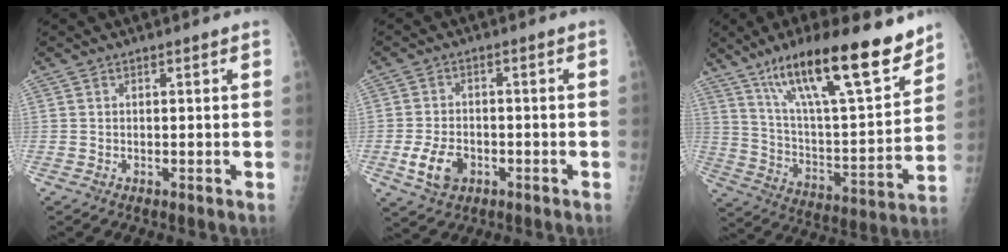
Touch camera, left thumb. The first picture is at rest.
{"total": 6.5, "force": [-2.4, 4.4, 4.1], "torque": [-0.073, 0.007, -0.038]}
{"total": 24.6, "force": [16.4, 5.7, 17.5], "torque": [-0.265, -0.062, 0.278]}